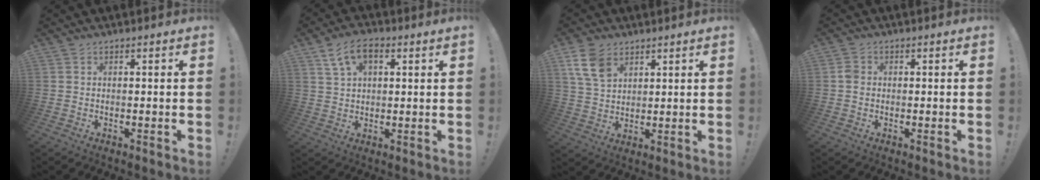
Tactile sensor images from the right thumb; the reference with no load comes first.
{"total": 7.8, "force": [3.5, 3.9, 5.7], "torque": [-0.097, 0.001, 0.068]}
{"total": 10.4, "force": [5.7, 6.7, 5.5], "torque": [-0.103, -0.020, 0.113]}
{"total": 4.8, "force": [-0.5, 3.8, 2.9], "torque": [-0.048, 0.010, -0.007]}